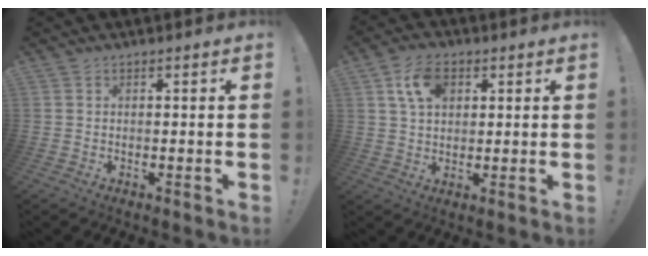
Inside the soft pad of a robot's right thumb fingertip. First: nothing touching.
{"total": 9.1, "force": [3.6, 6.0, 5.8], "torque": [-0.097, 0.005, 0.070]}